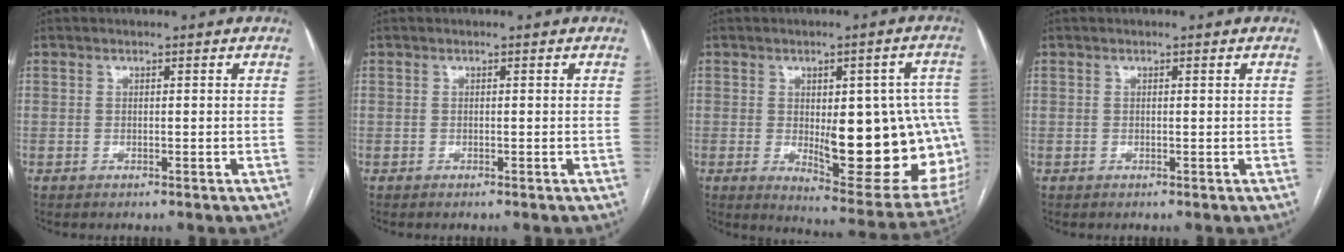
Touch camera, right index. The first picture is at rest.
{"total": 0.0}
{"total": 20.2, "force": [-1.6, 7.2, 18.8], "torque": [-0.174, 0.013, 0.008]}
{"total": 0.0}